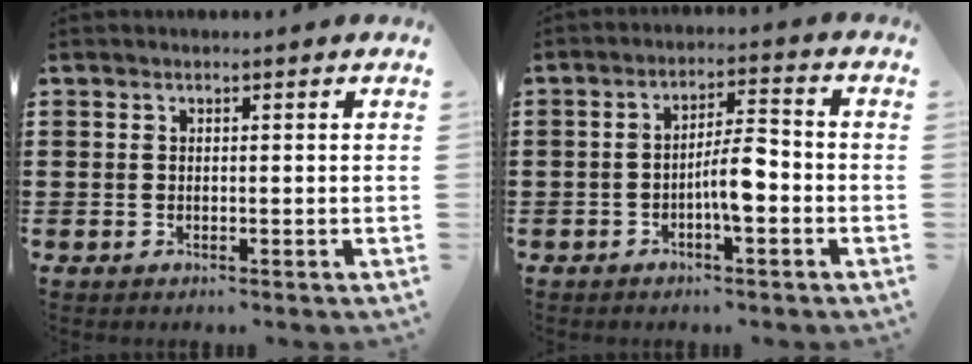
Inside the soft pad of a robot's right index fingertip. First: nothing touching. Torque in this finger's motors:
{"motor_torque": [1.42, 0.72, 0.86, 0.11]}